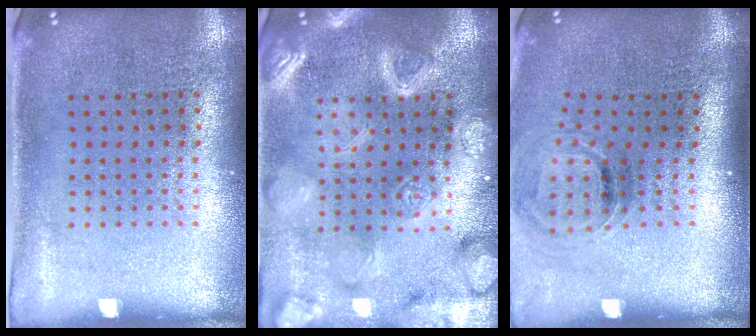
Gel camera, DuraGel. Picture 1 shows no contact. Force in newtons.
{"total": 5.5, "press": 5.4, "slide": 0.6}
{"total": 1.0, "press": 0.8, "slide": 0.5}